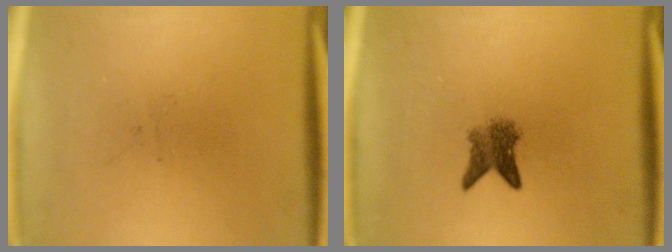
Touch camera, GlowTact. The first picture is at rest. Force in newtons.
{"total": 3.4}